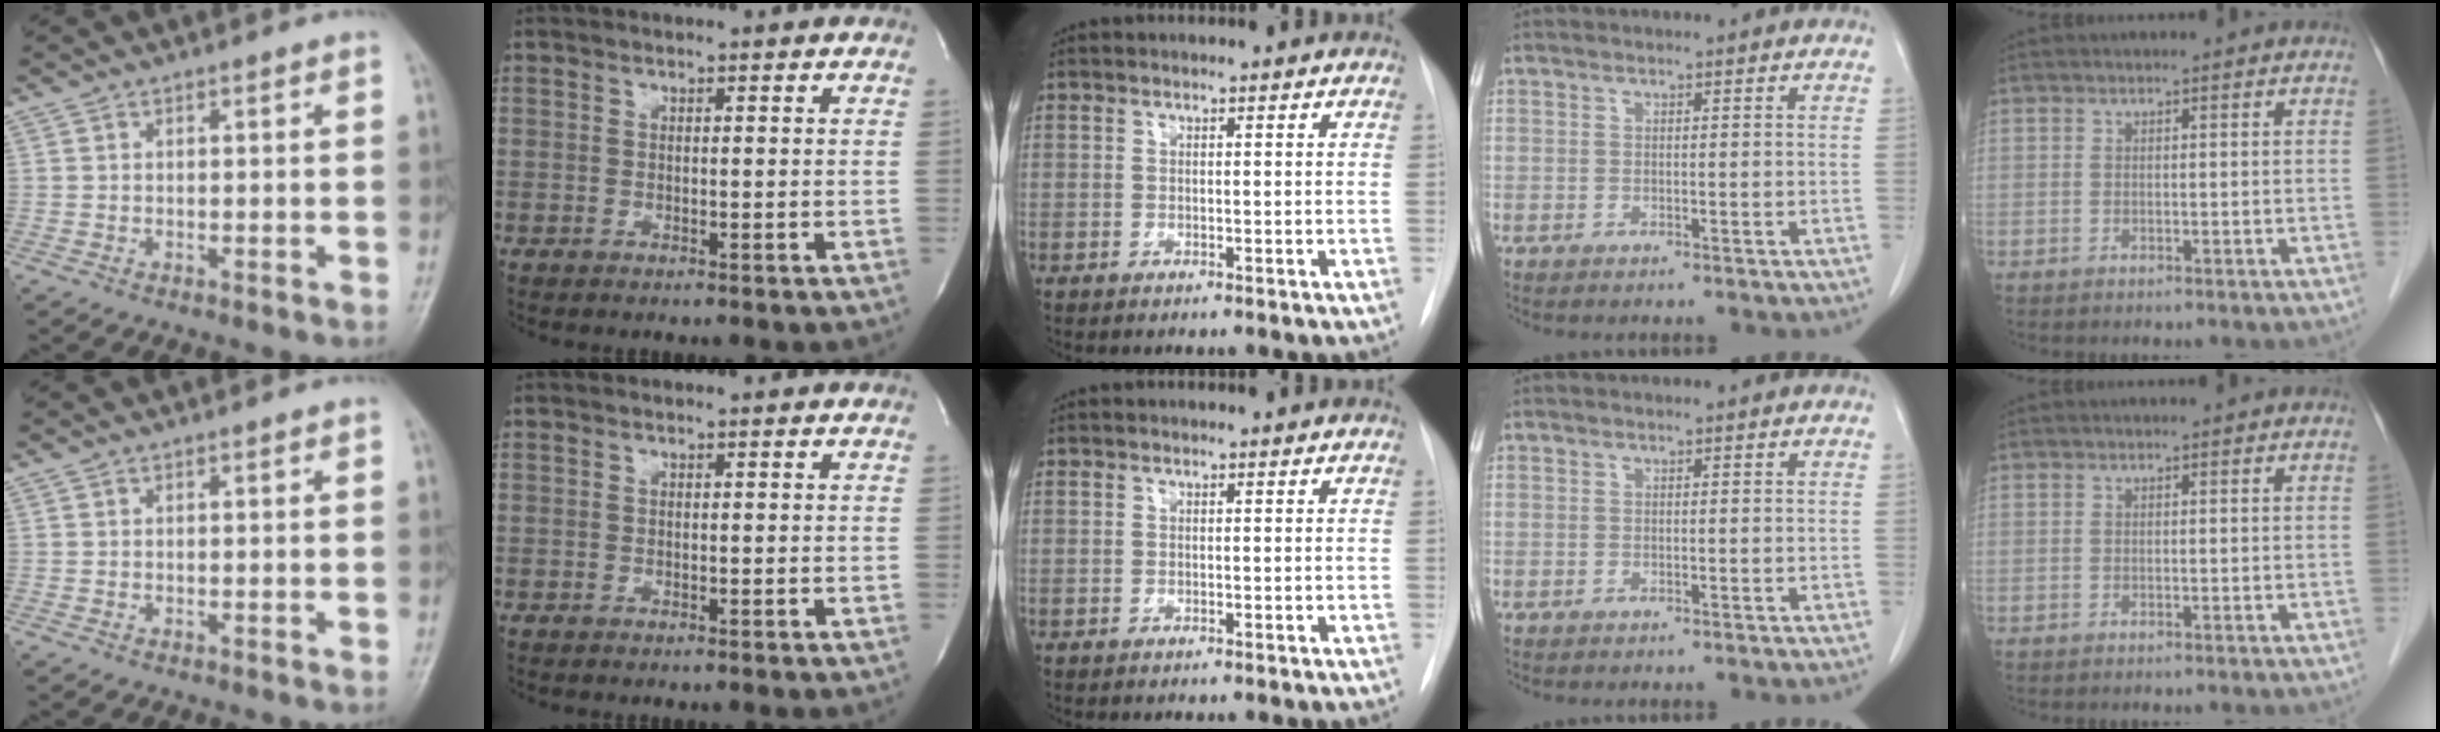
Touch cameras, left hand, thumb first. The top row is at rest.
{}